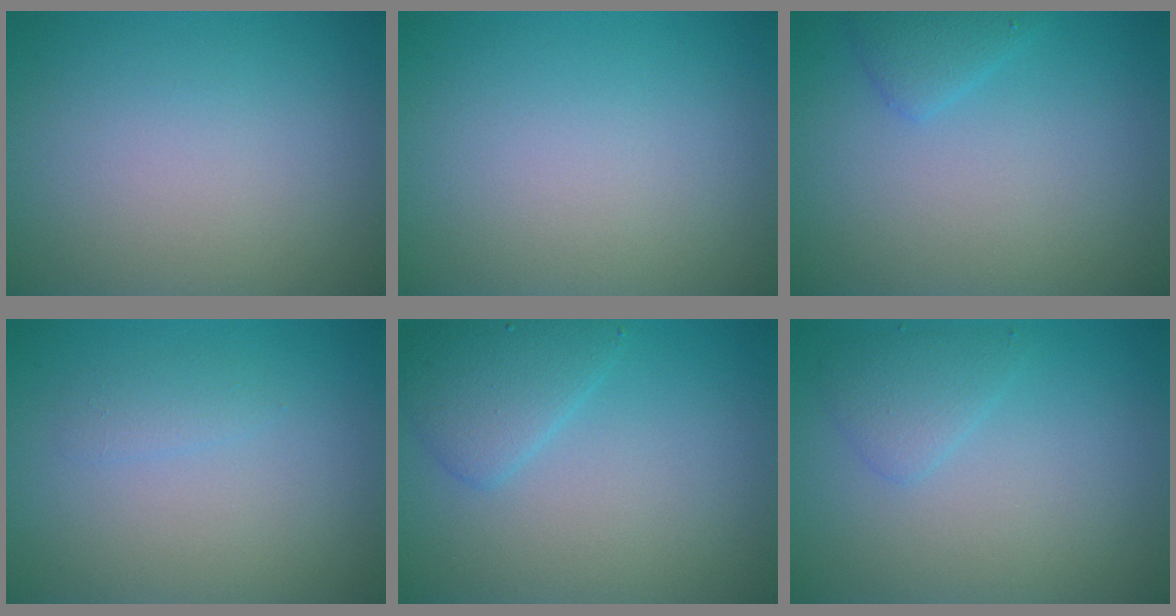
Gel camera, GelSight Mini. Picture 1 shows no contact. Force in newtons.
{"total": 0.0}
{"total": 1.5, "press": 1.5, "slide": 0.2}
{"total": 1.0, "press": 1.0, "slide": 0.0}
{"total": 2.8, "press": 2.8, "slide": 0.1}
{"total": 1.7, "press": 1.7, "slide": 0.0}